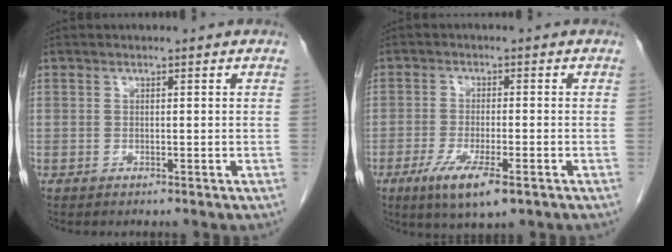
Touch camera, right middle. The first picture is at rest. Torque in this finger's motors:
{"motor_torque": [1.31, -0.51, 0.12, 0.12]}